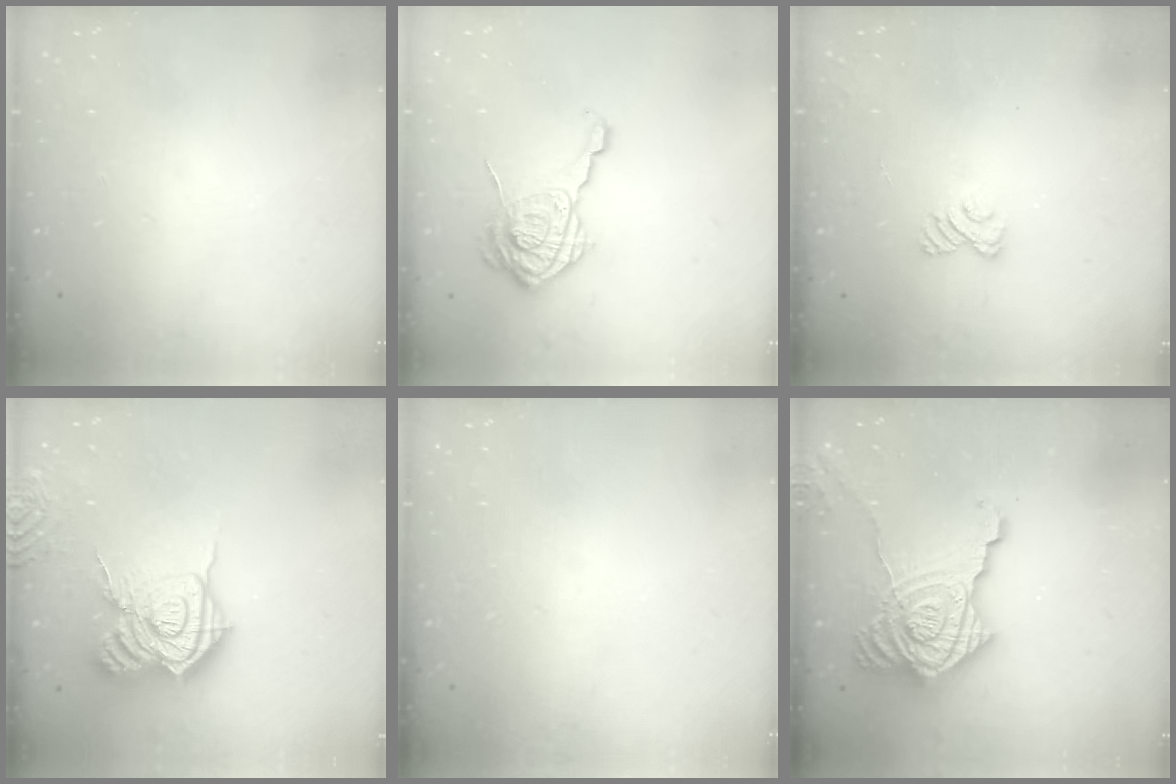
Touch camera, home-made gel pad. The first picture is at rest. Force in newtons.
{"total": 14.0, "press": 13.9, "slide": 0.7}
{"total": 3.3, "press": 3.1, "slide": 1.3}
{"total": 20.0, "press": 19.9, "slide": 2.2}
{"total": 0.0}
{"total": 25.7, "press": 25.5, "slide": 2.7}